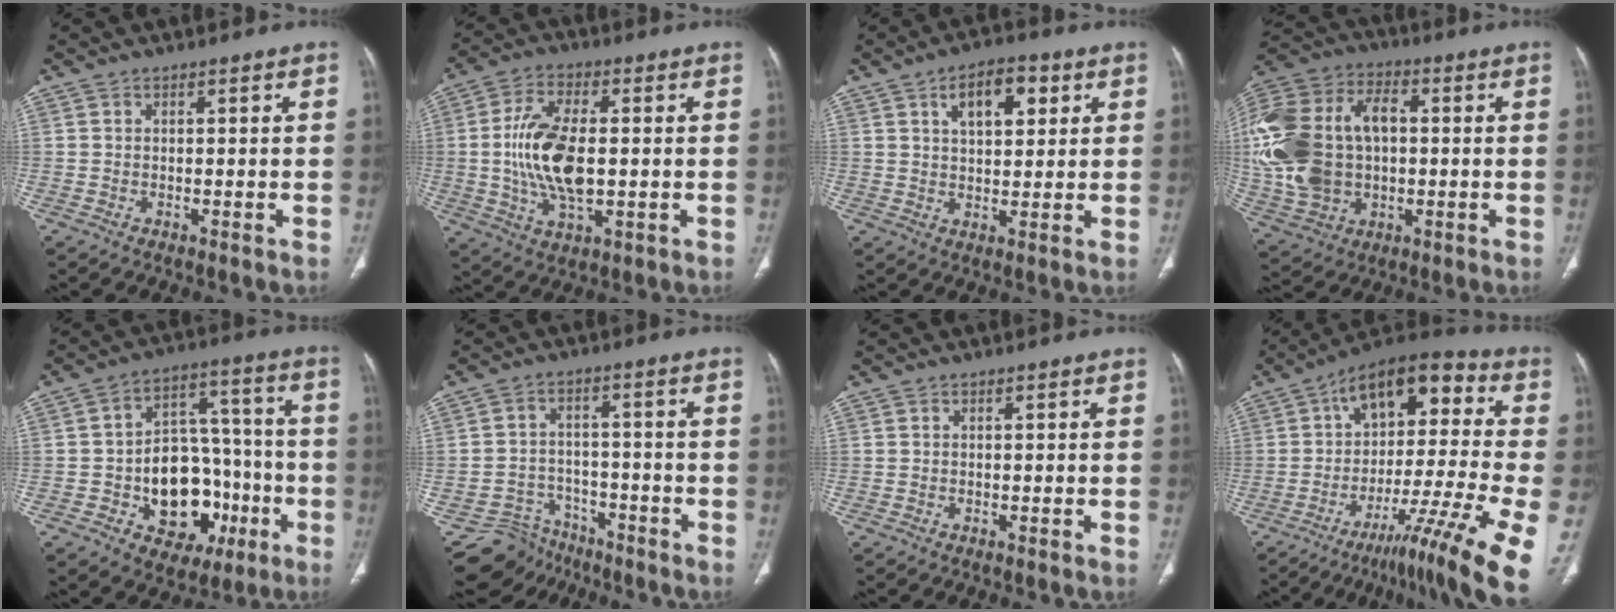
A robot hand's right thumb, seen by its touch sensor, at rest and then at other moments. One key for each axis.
{"total": 13.6, "fx": -0.2, "fy": 6.6, "fz": 11.9, "tx": -0.231, "ty": 0.001, "tz": -0.003}
{"total": 8.3, "fx": 3.4, "fy": 4.2, "fz": 6.3, "tx": -0.067, "ty": -0.002, "tz": 0.050}
{"total": 24.1, "fx": 0.7, "fy": 16.6, "fz": 17.5, "tx": -0.385, "ty": 0.020, "tz": 0.024}
{"total": 18.8, "fx": -5.5, "fy": 13.3, "fz": 12.2, "tx": -0.119, "ty": 0.051, "tz": -0.067}
{"total": 8.9, "fx": -7.2, "fy": 4.9, "fz": -1.5, "tx": 0.039, "ty": 0.076, "tz": -0.116}
{"total": 0.0}
{"total": 20.3, "fx": -5.8, "fy": 3.9, "fz": 19.1, "tx": -0.276, "ty": 0.073, "tz": -0.095}